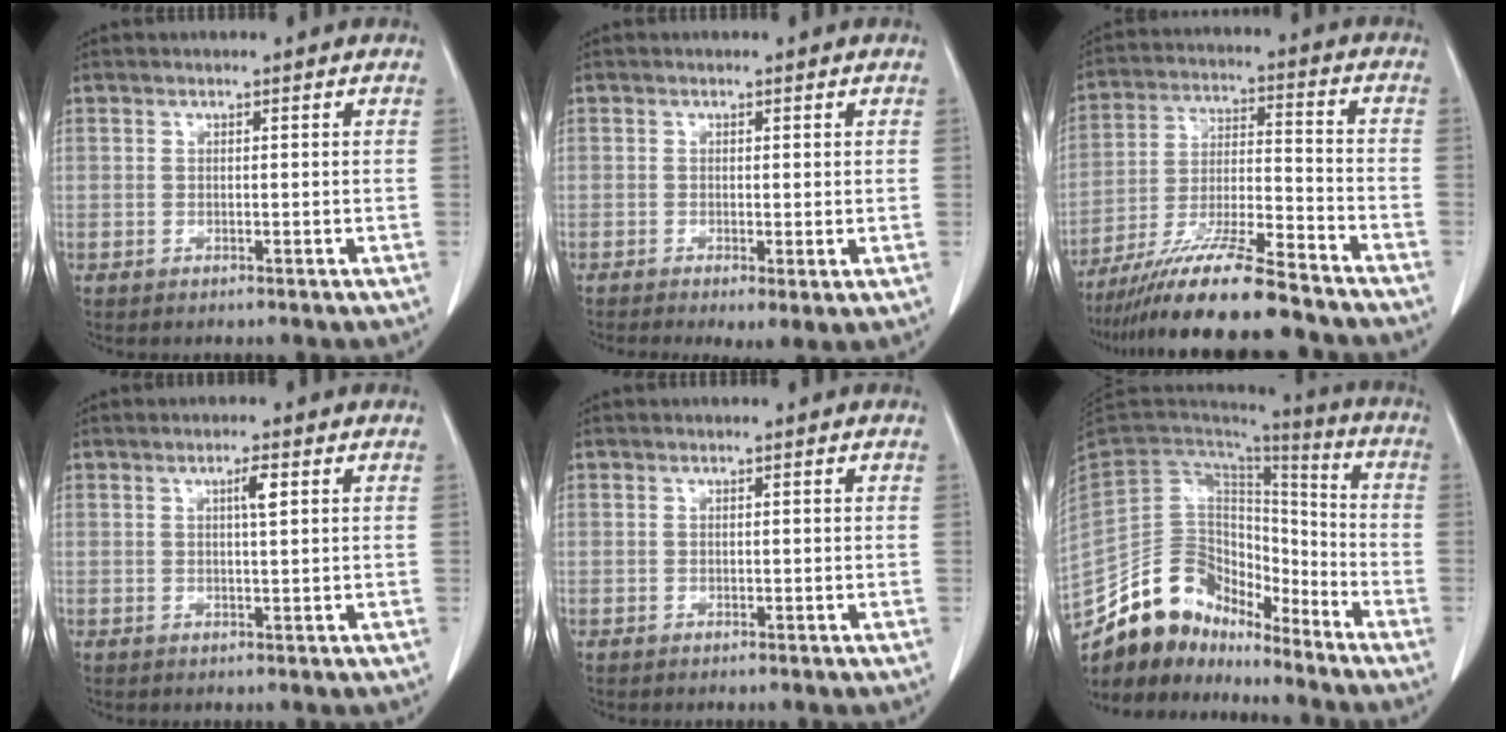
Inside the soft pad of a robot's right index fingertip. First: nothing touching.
{"total": 3.5, "force": [-1.2, 1.2, 3.1], "torque": [-0.046, -0.012, -0.017]}
{"total": 16.7, "force": [-14.0, 0.6, 9.2], "torque": [-0.180, -0.021, -0.245]}
{"total": 2.2, "force": [0.8, 0.1, 2.0], "torque": [-0.036, 0.000, 0.012]}
{"total": 0.0}
{"total": 15.4, "force": [-12.9, 7.0, 4.8], "torque": [-0.073, 0.060, -0.233]}